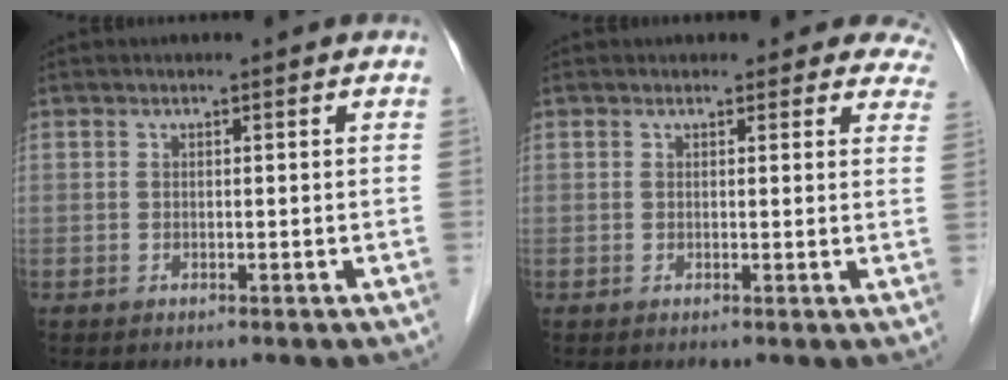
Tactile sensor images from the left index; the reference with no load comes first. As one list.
[{"total": 4.4, "force": [3.8, 2.3, -0.1], "torque": [0.029, -0.010, 0.013]}]